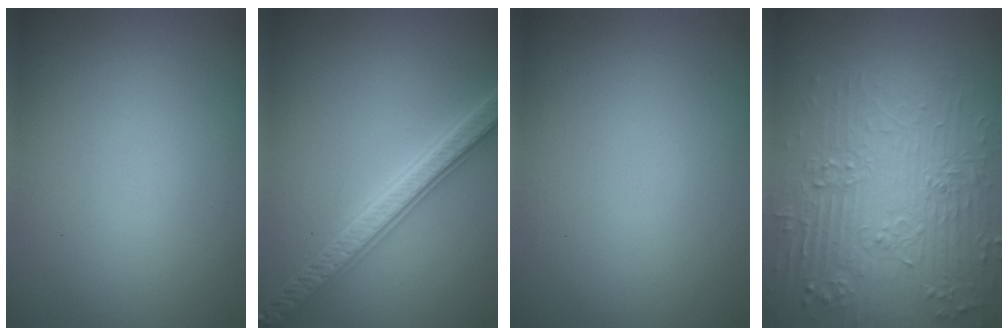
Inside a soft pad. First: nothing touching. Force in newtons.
{"total": 5.4, "press": 5.3, "slide": 1.1}
{"total": 0.0}
{"total": 8.0, "press": 6.2, "slide": 5.0}